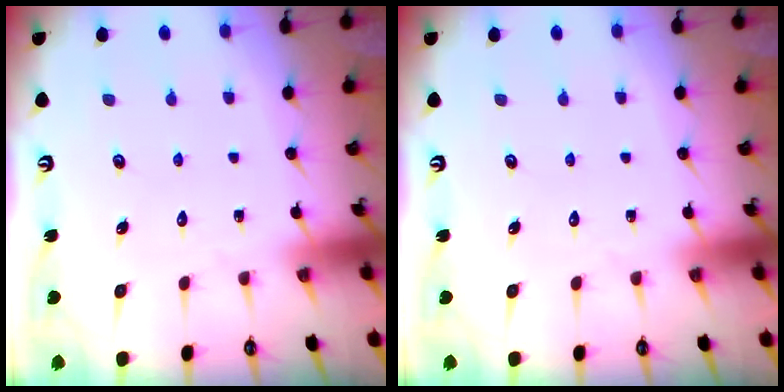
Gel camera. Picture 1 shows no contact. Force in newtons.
{"total": 0.0}